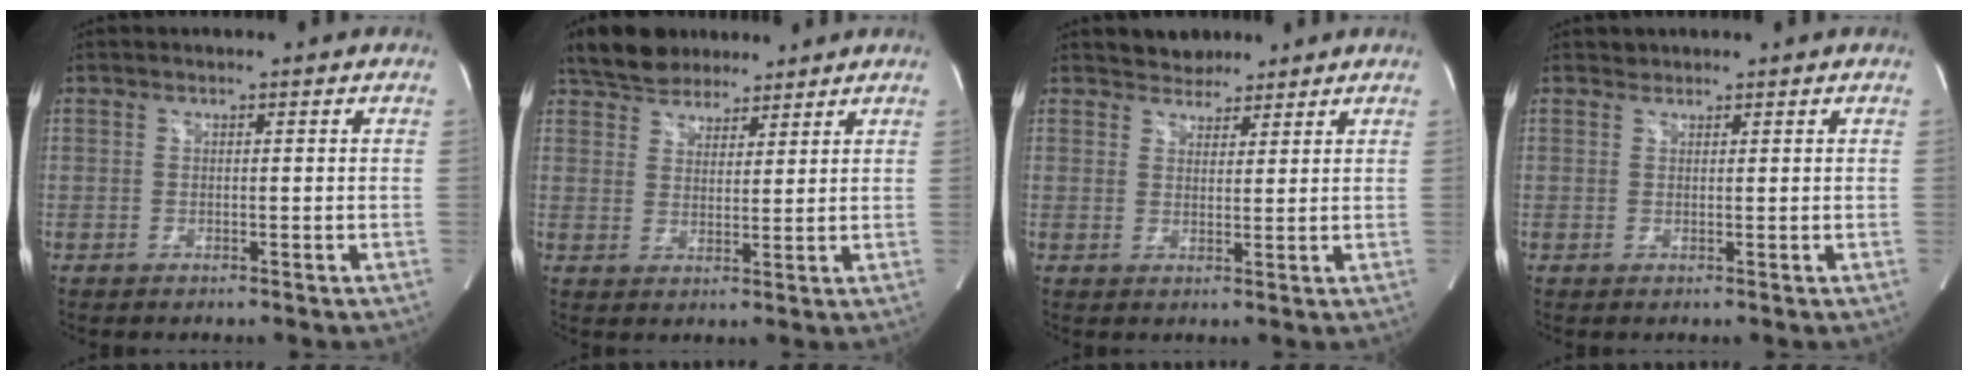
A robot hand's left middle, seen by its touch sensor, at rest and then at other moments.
{"total": 8.5, "force": [7.2, 3.7, 2.8], "torque": [-0.044, 0.024, 0.125]}
{"total": 3.8, "force": [3.3, 1.8, 0.4], "torque": [-0.004, 0.010, 0.052]}
{"total": 0.8, "force": [0.7, 0.3, -0.2], "torque": [0.001, 0.004, 0.010]}